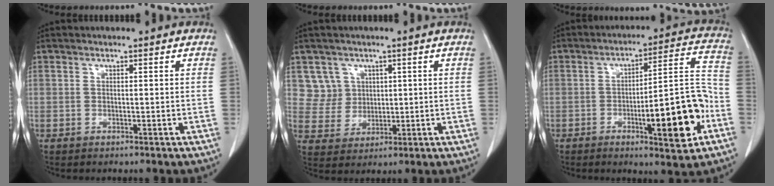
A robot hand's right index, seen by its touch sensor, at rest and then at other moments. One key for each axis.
{"total": 5.4, "fx": 2.4, "fy": 4.8, "fz": -0.2, "tx": 0.008, "ty": 0.010, "tz": 0.057}
{"total": 14.9, "fx": -5.3, "fy": 2.5, "fz": 13.7, "tx": -0.190, "ty": 0.016, "tz": -0.071}